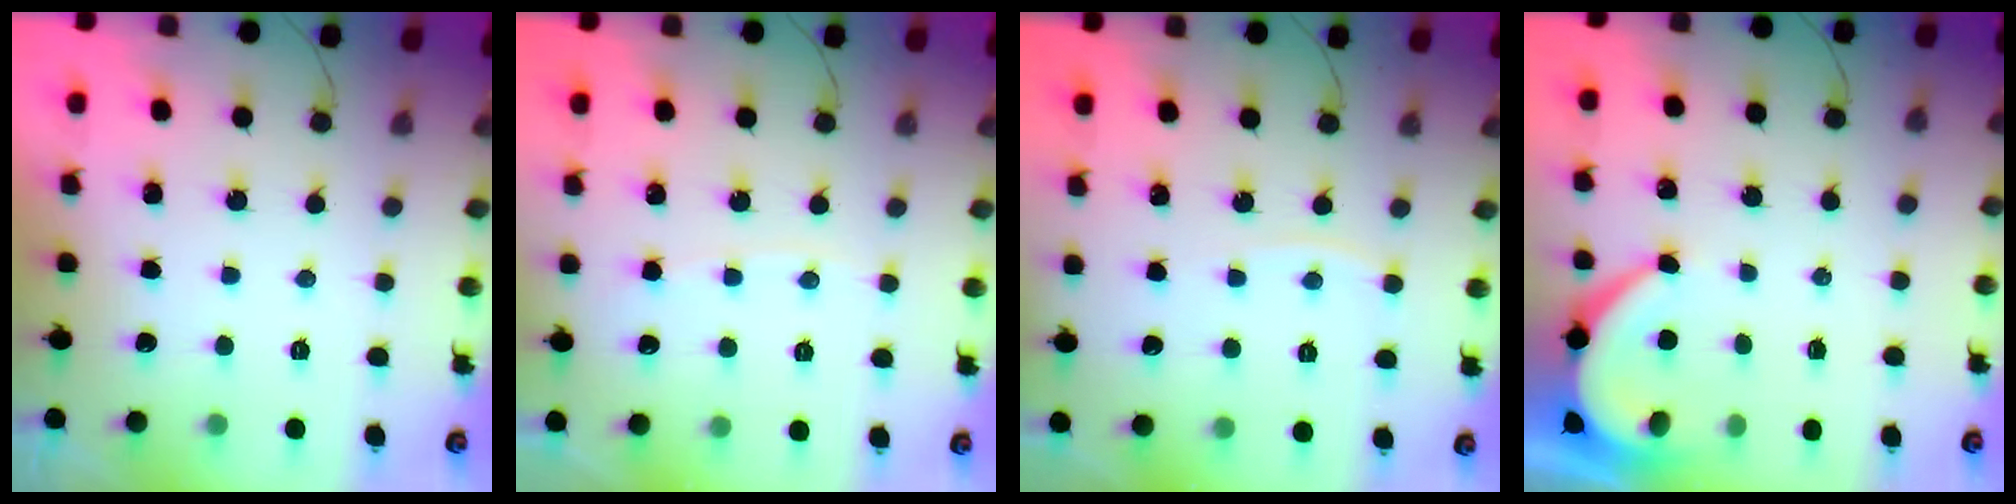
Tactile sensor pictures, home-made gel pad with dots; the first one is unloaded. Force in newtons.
{"total": 3.9, "press": 3.8, "slide": 0.6}
{"total": 3.7, "press": 3.7, "slide": 0.5}
{"total": 5.3, "press": 5.2, "slide": 0.6}